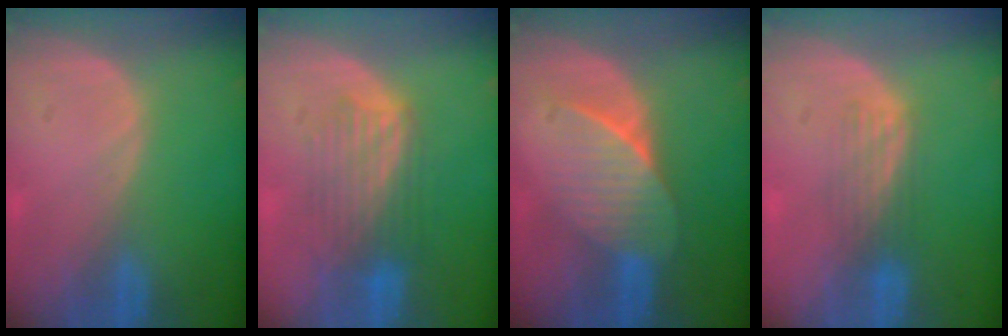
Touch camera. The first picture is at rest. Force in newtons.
{"total": 6.3, "press": 6.3, "slide": 0.6}
{"total": 7.4, "press": 6.7, "slide": 3.0}
{"total": 3.3, "press": 3.3, "slide": 0.0}